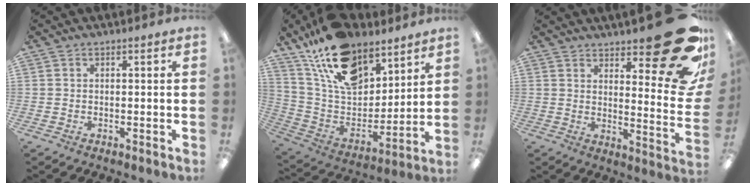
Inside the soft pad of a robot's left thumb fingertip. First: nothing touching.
{"total": 20.3, "force": [13.8, 10.7, 10.3], "torque": [-0.198, -0.071, 0.252]}
{"total": 21.4, "force": [13.5, 6.3, 15.4], "torque": [-0.187, -0.097, 0.221]}